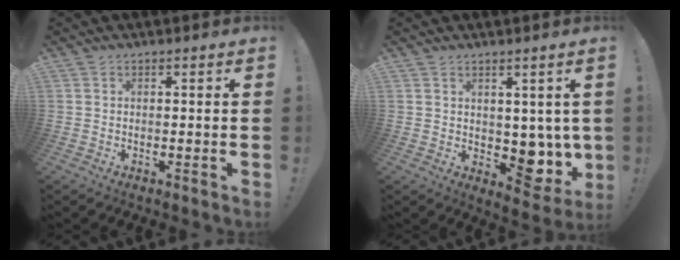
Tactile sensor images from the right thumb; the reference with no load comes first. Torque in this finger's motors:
{"motor_torque": [0.44, 0.74, 0.07, -0.11, 0.00]}